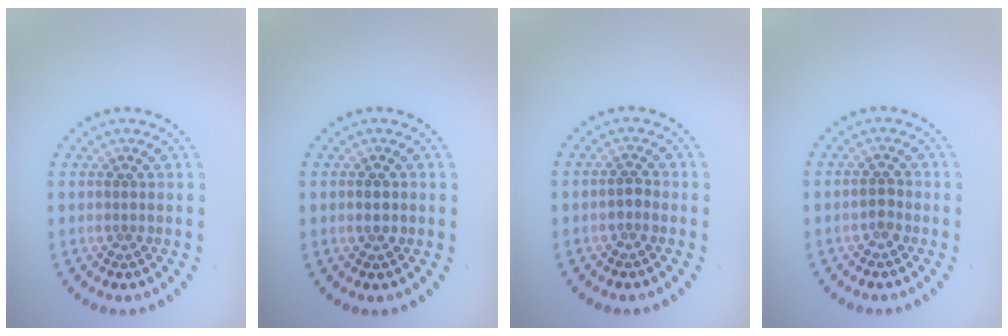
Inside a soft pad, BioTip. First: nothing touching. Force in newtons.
{"total": 1.0, "press": 1.0, "slide": 0.2}
{"total": 0.9, "press": 0.9, "slide": 0.2}
{"total": 1.1, "press": 1.1, "slide": 0.3}